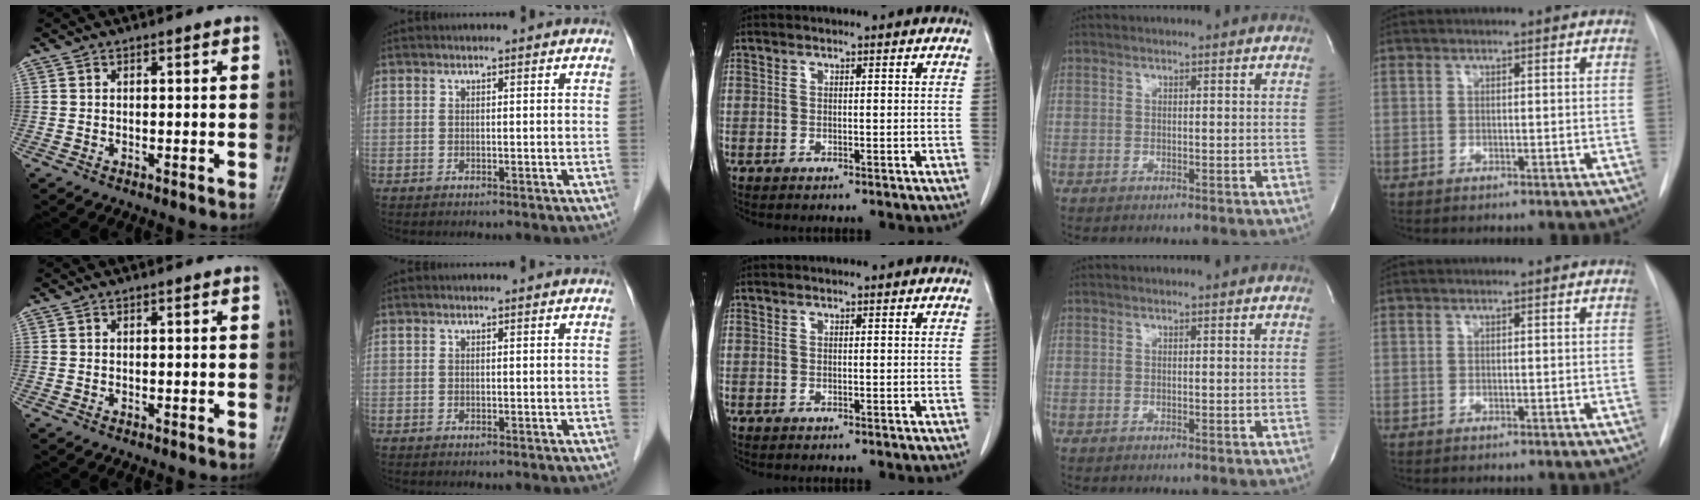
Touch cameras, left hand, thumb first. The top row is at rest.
{}